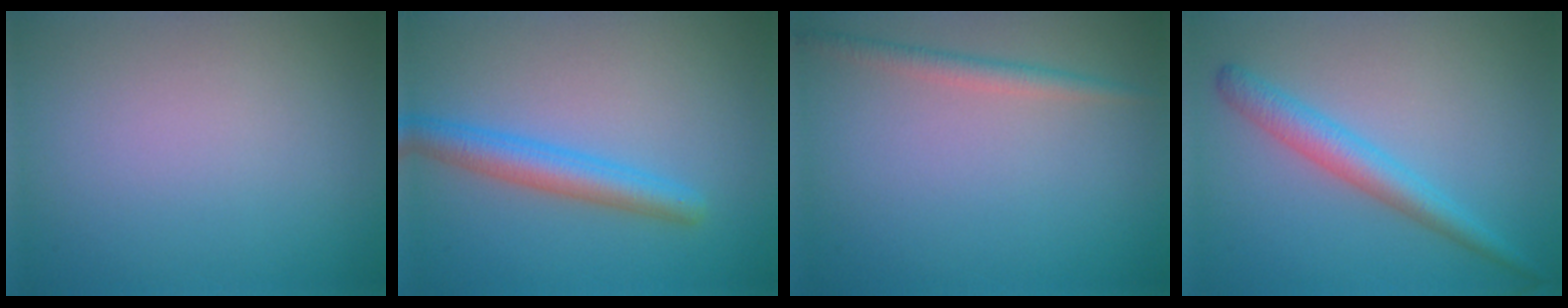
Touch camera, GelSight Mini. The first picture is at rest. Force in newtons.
{"total": 3.6, "press": 3.6, "slide": 0.0}
{"total": 1.7, "press": 1.7, "slide": 0.1}
{"total": 3.1, "press": 3.1, "slide": 0.1}